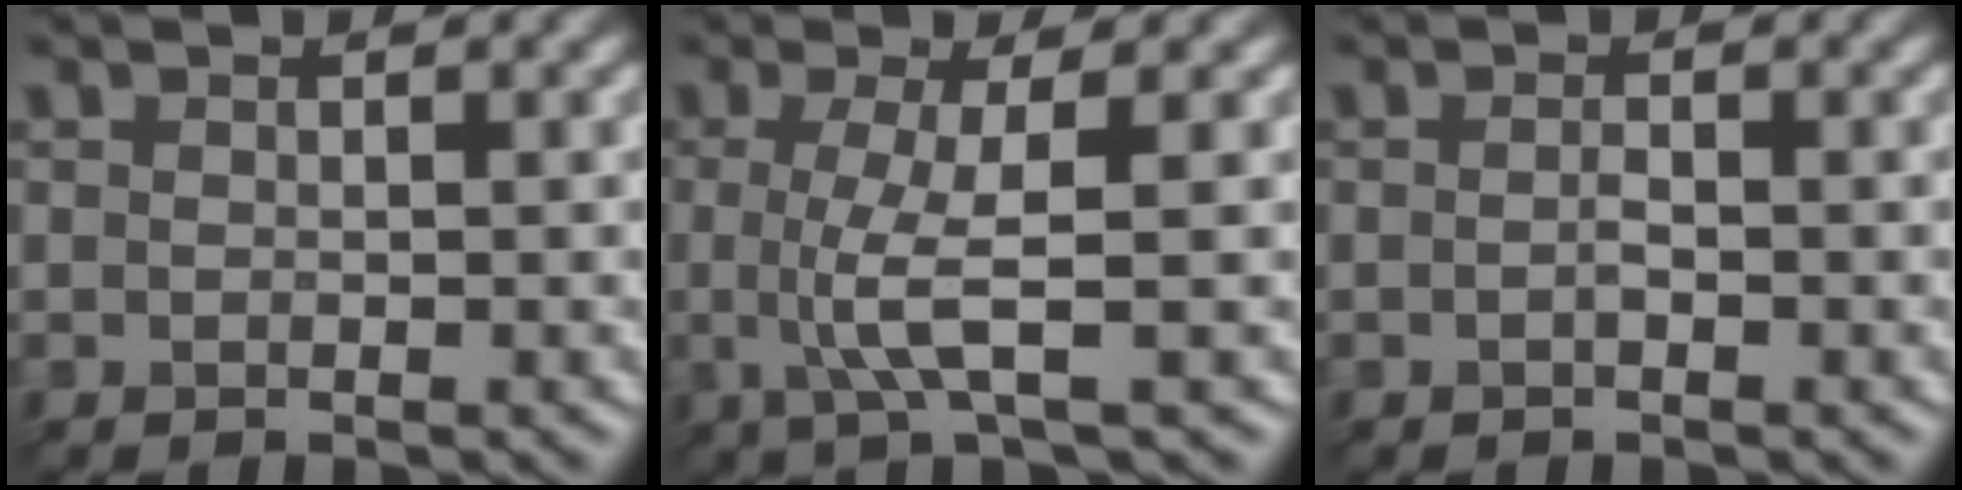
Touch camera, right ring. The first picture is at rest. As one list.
[{"total": 3.2, "force": [-0.1, 0.2, 3.2], "torque": [-0.073, 0.003, 0.008]}, {"total": 0.6, "force": [-0.3, -0.5, 0.1], "torque": [-0.010, 0.006, 0.006]}]